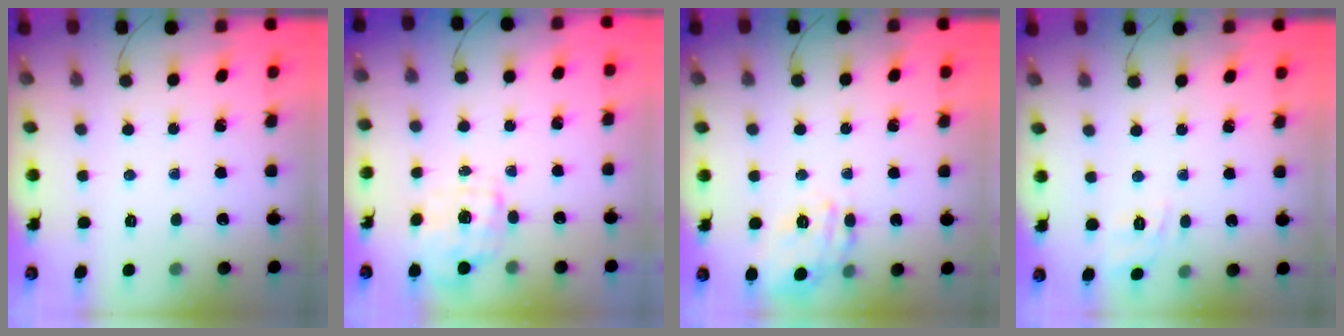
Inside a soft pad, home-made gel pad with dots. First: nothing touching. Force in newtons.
{"total": 1.7, "press": 1.6, "slide": 0.5}
{"total": 6.7, "press": 6.6, "slide": 1.1}
{"total": 2.4, "press": 1.4, "slide": 2.0}